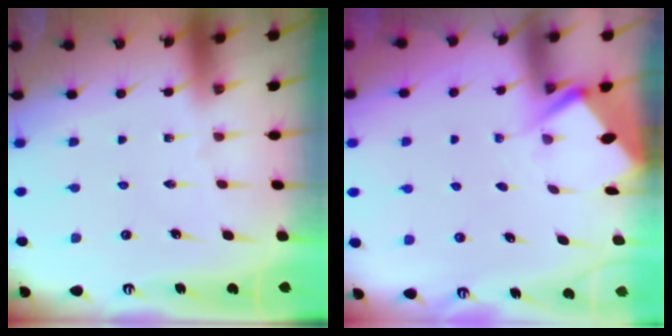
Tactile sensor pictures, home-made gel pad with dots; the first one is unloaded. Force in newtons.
{"total": 2.7, "press": 2.7, "slide": 0.4}